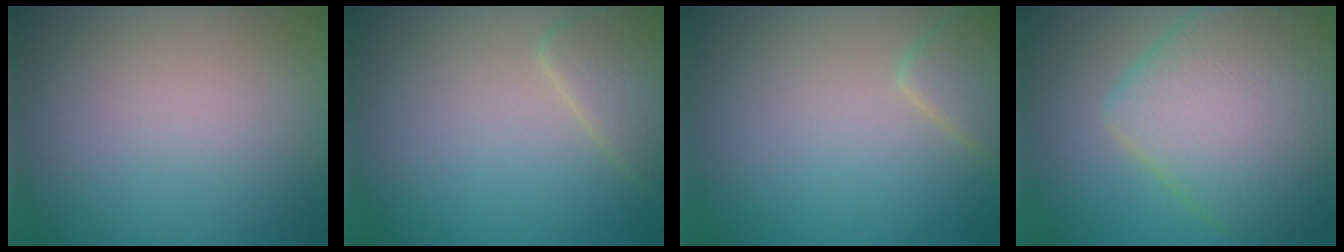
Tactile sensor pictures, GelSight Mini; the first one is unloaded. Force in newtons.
{"total": 2.6, "press": 2.6, "slide": 0.1}
{"total": 2.1, "press": 2.1, "slide": 0.1}
{"total": 10.1, "press": 10.1, "slide": 0.2}